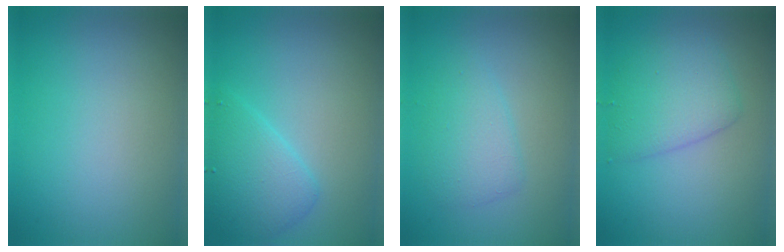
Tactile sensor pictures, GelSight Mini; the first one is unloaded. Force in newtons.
{"total": 3.3, "press": 3.3, "slide": 0.1}
{"total": 2.6, "press": 2.6, "slide": 0.1}
{"total": 3.8, "press": 3.8, "slide": 0.1}